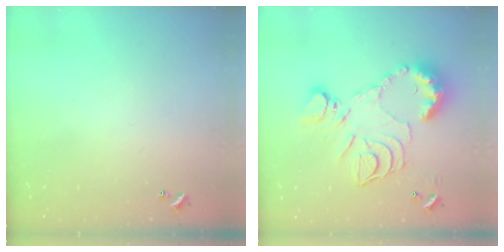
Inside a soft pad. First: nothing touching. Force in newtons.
{"total": 15.7, "press": 15.7, "slide": 0.8}